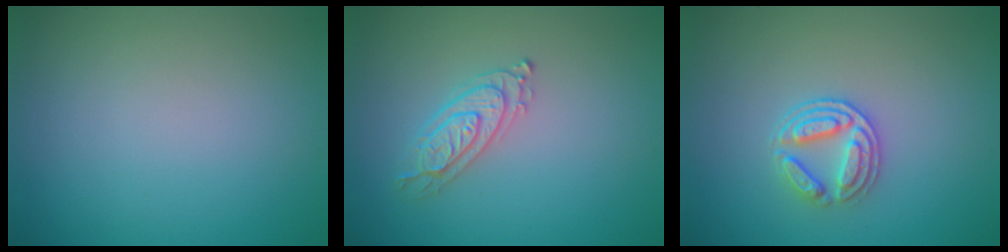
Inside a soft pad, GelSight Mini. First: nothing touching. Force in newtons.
{"total": 2.4, "press": 2.4, "slide": 0.3}
{"total": 3.0, "press": 2.7, "slide": 1.2}